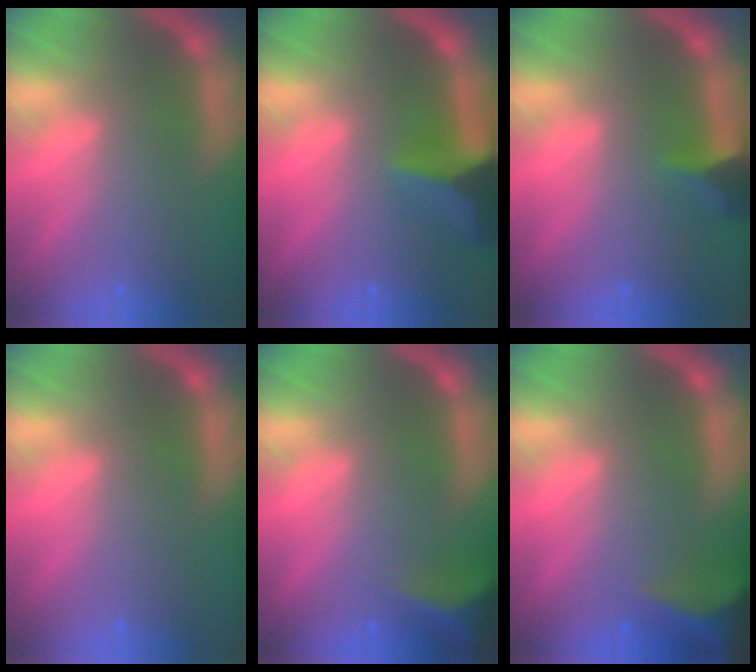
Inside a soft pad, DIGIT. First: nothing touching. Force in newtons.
{"total": 7.0}
{"total": 2.9}
{"total": 0.0}
{"total": 6.5}
{"total": 8.9}